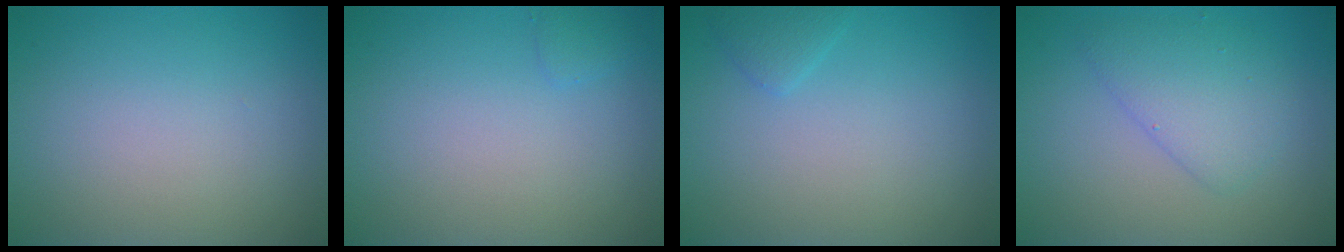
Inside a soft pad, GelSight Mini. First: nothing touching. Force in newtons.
{"total": 0.7, "press": 0.7, "slide": 0.0}
{"total": 1.1, "press": 1.1, "slide": 0.1}
{"total": 3.2, "press": 3.2, "slide": 0.1}